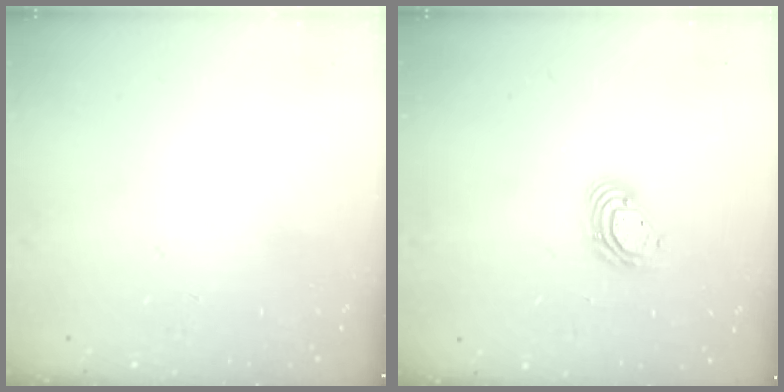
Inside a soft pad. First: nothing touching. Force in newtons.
{"total": 8.7, "press": 8.6, "slide": 1.4}